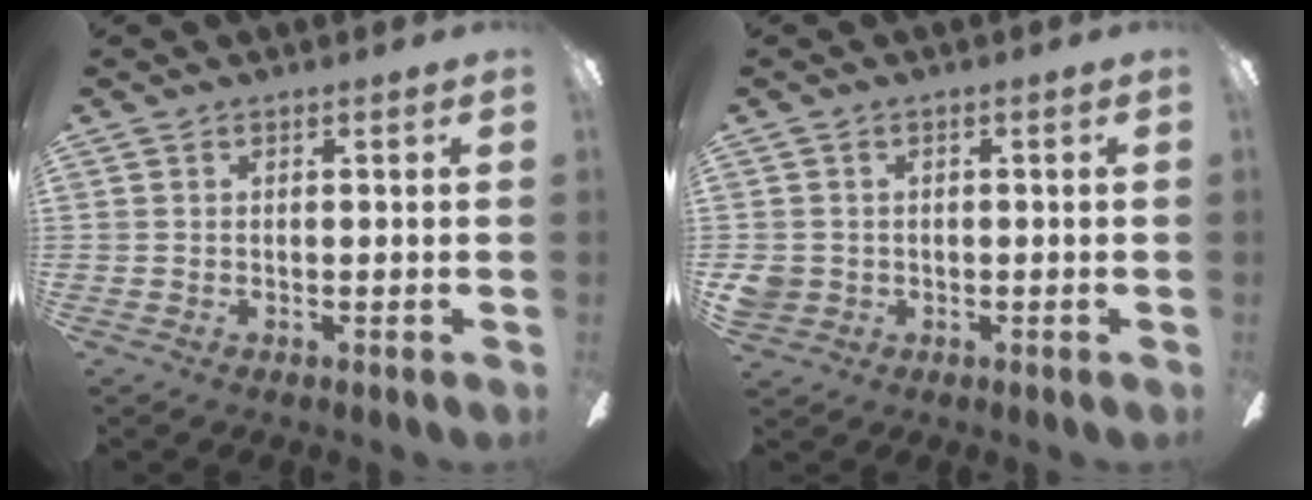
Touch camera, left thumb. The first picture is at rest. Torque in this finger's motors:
{"motor_torque": [0.02, 0.49, 0.20, -0.30, 0.01]}